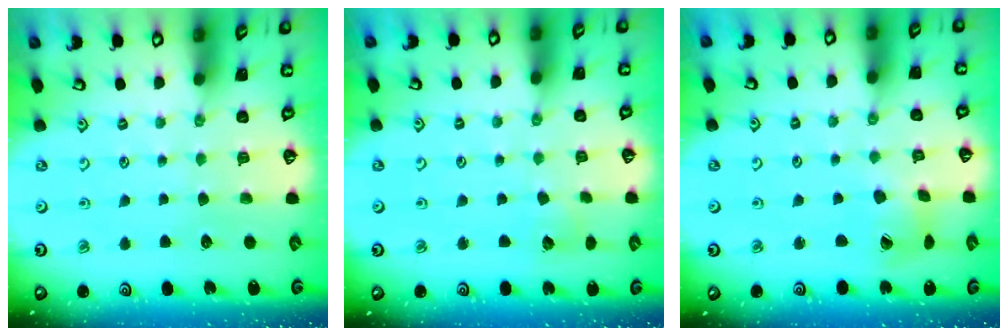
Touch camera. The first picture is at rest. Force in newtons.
{"total": 5.4, "press": 5.4, "slide": 0.4}
{"total": 5.9, "press": 5.8, "slide": 0.7}